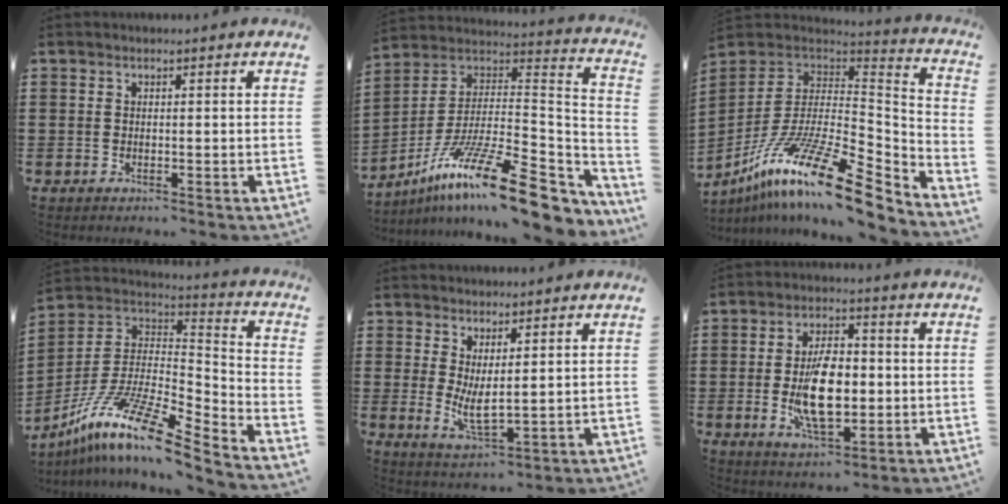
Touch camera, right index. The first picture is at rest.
{"total": 18.1, "force": [-11.2, 3.6, 13.8], "torque": [-0.257, 0.024, -0.191]}
{"total": 18.8, "force": [-11.4, 5.0, 14.1], "torque": [-0.275, 0.031, -0.203]}
{"total": 13.5, "force": [-9.1, 2.1, 9.7], "torque": [-0.200, 0.001, -0.177]}
{"total": 4.3, "force": [1.2, 1.5, 3.8], "torque": [-0.087, -0.011, 0.021]}
{"total": 10.6, "force": [-1.0, 5.3, 9.1], "torque": [-0.177, -0.004, -0.023]}